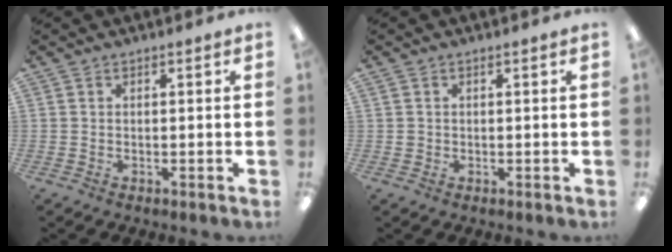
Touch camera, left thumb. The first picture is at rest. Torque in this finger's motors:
{"motor_torque": [-0.09, 0.13, 0.38, -0.26, -0.02]}